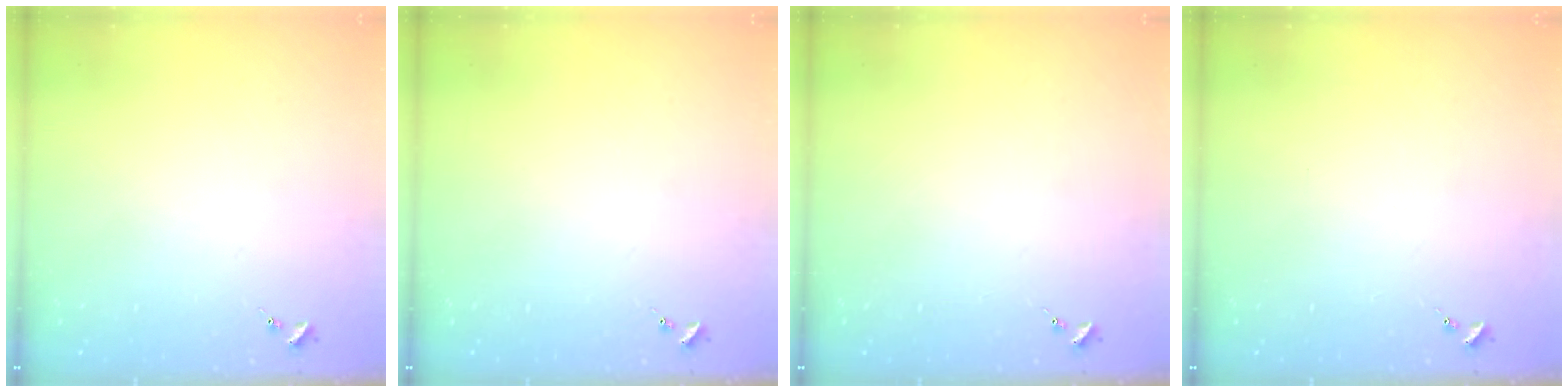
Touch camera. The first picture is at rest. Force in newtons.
{"total": 0.0}
{"total": 0.0}
{"total": 0.0}